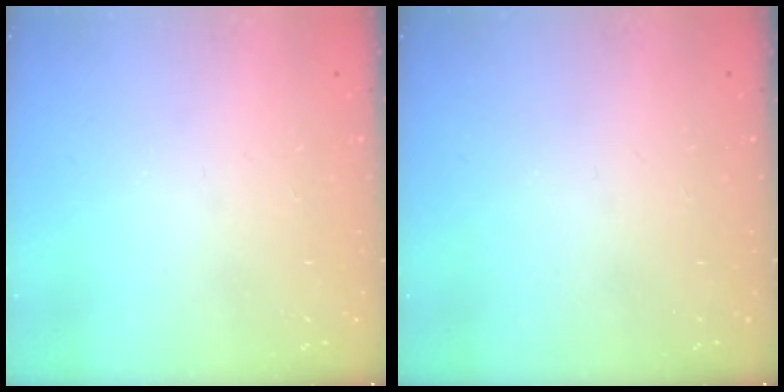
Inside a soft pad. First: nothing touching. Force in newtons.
{"total": 0.0}